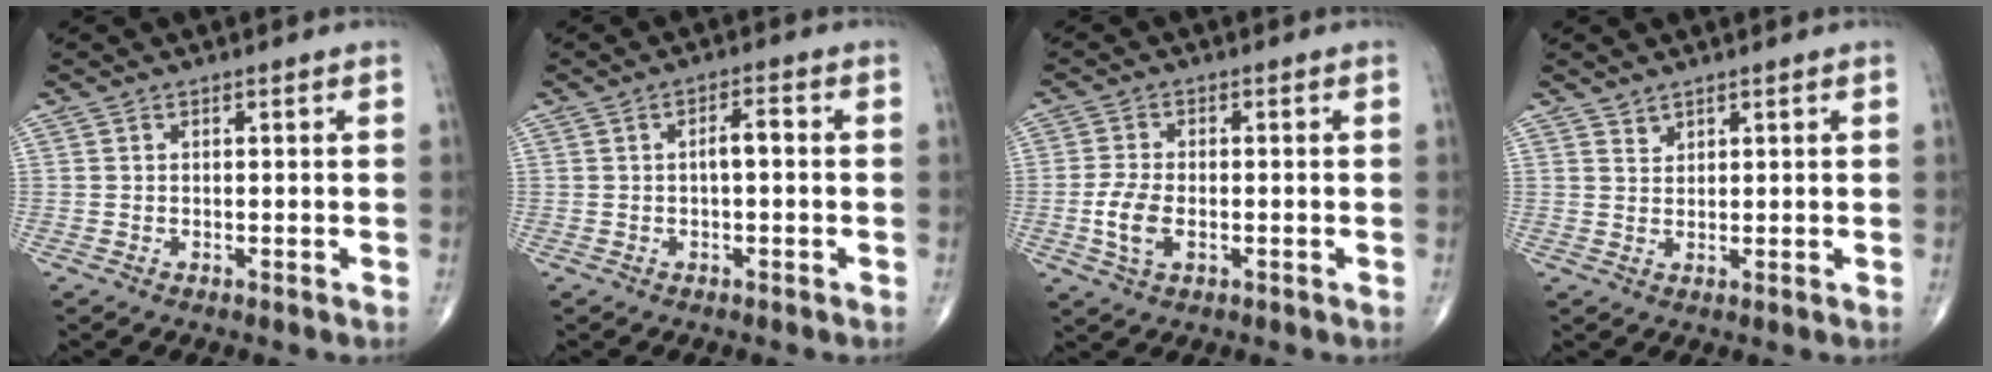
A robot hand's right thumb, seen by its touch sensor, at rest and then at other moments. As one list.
[{"total": 2.9, "force": [-0.1, 1.1, 2.7], "torque": [-0.042, 0.012, -0.004]}, {"total": 5.6, "force": [-1.3, 3.0, 4.6], "torque": [-0.102, -0.001, -0.025]}, {"total": 1.7, "force": [1.4, 1.0, 0.2], "torque": [0.012, -0.010, 0.021]}]